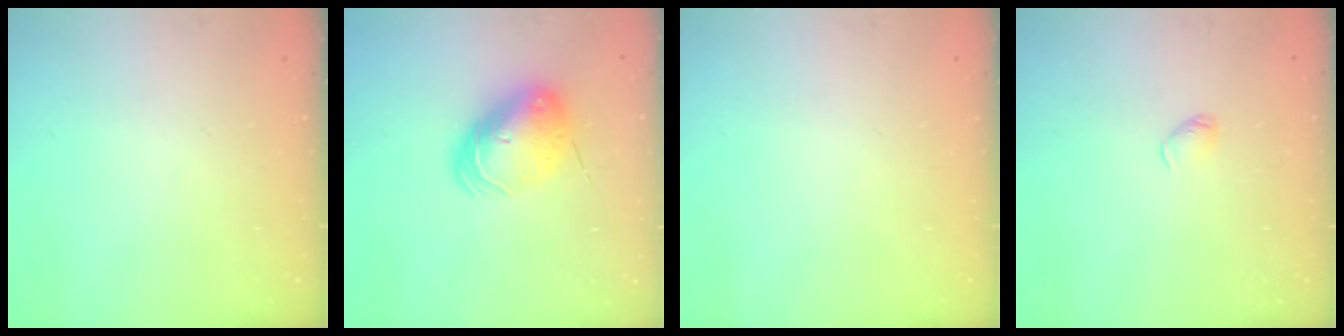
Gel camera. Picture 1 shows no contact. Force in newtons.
{"total": 9.0, "press": 8.9, "slide": 1.7}
{"total": 0.0}
{"total": 2.5, "press": 2.5, "slide": 0.4}